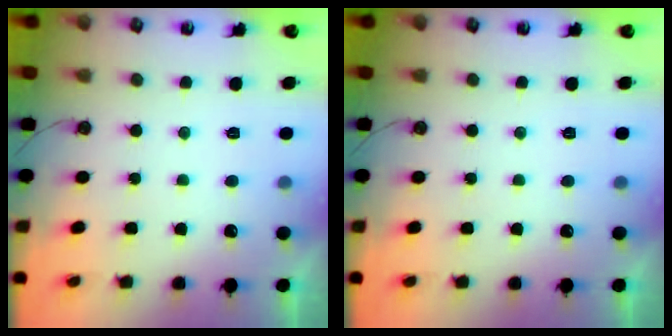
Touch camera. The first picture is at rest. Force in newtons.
{"total": 0.0}